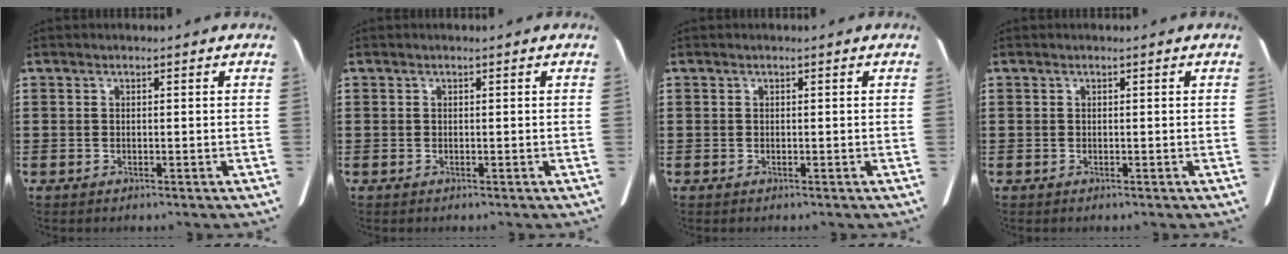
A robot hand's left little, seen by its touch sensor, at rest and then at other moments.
{"total": 0.0}
{"total": 0.0}
{"total": 0.0}